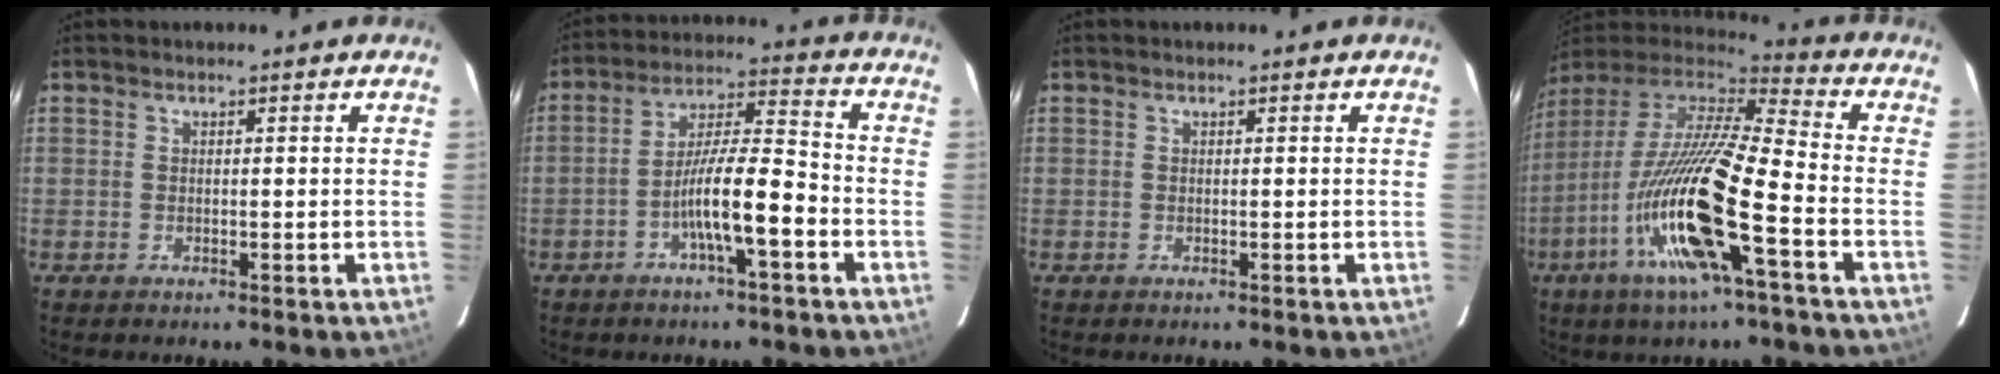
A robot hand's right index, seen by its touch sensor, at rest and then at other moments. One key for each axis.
{"total": 10.2, "fx": -4.0, "fy": 1.0, "fz": 9.3, "tx": -0.170, "ty": 0.016, "tz": -0.071}
{"total": 0.0}
{"total": 20.9, "fx": -7.4, "fy": 1.8, "fz": 19.4, "tx": -0.413, "ty": -0.032, "tz": -0.146}